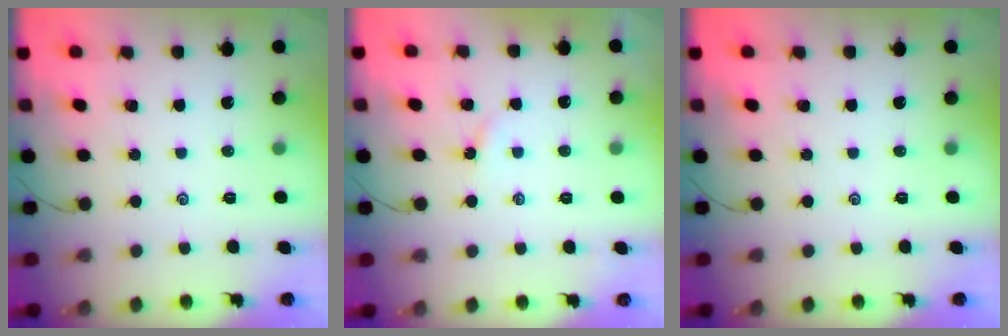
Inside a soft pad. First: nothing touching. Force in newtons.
{"total": 1.7, "press": 1.6, "slide": 0.3}
{"total": 0.0}